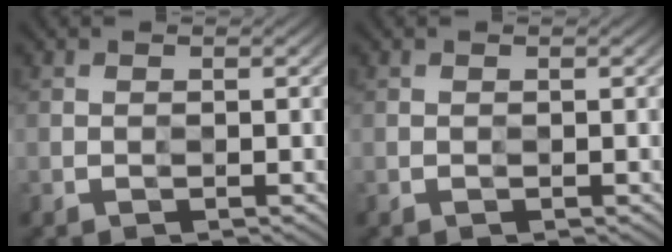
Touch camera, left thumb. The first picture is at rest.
{"total": 0.0}